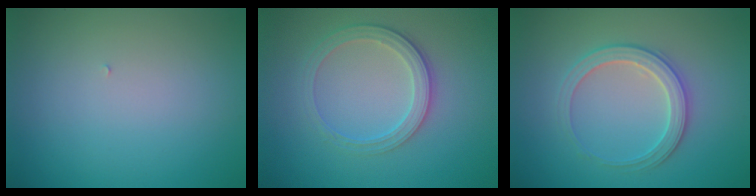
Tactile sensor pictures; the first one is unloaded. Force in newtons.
{"total": 3.0, "press": 2.6, "slide": 1.4}
{"total": 2.9, "press": 2.9, "slide": 0.3}